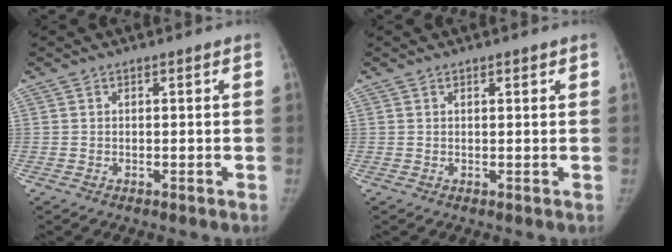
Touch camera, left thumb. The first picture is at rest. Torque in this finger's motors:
{"motor_torque": [-0.37, -0.27, -0.48, 0.05, -0.07]}